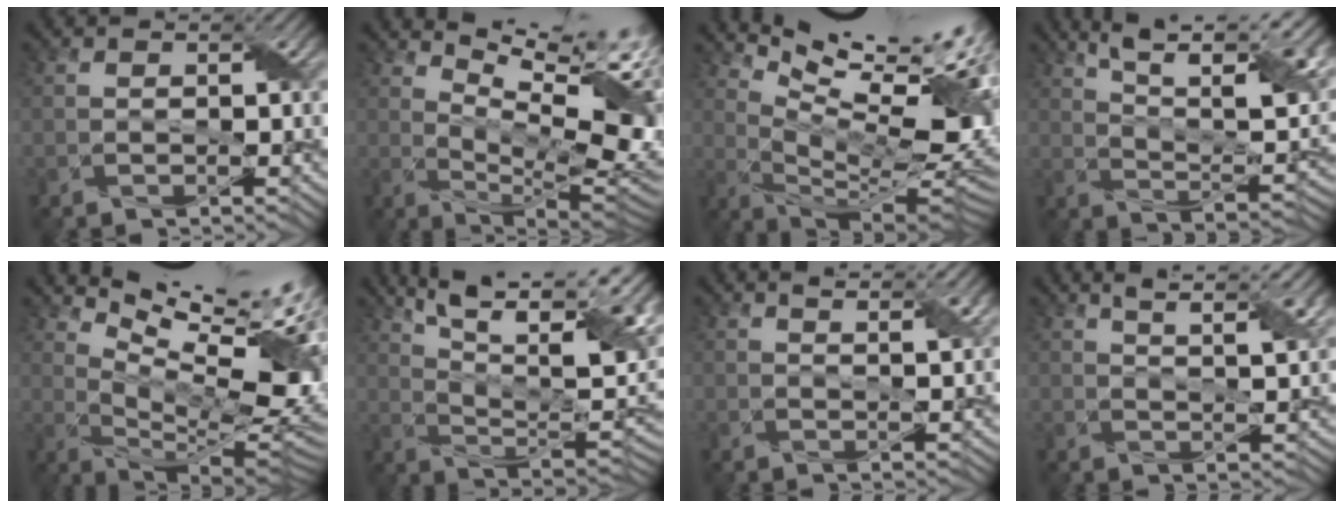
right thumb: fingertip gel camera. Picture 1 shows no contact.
{"total": 13.5, "force": [6.2, 3.5, 11.5], "torque": [-0.204, 0.004, 0.103]}
{"total": 17.1, "force": [9.1, 4.3, 13.9], "torque": [-0.200, 0.011, 0.140]}
{"total": 15.2, "force": [8.5, 4.4, 11.8], "torque": [-0.196, 0.020, 0.129]}
{"total": 15.6, "force": [8.9, 3.7, 12.2], "torque": [-0.203, 0.000, 0.136]}
{"total": 16.0, "force": [7.8, 5.0, 13.0], "torque": [-0.212, 0.019, 0.126]}
{"total": 4.5, "force": [3.2, 1.2, 2.9], "torque": [-0.035, 0.005, 0.033]}
{"total": 9.3, "force": [6.4, 2.3, 6.4], "torque": [-0.093, 0.024, 0.070]}